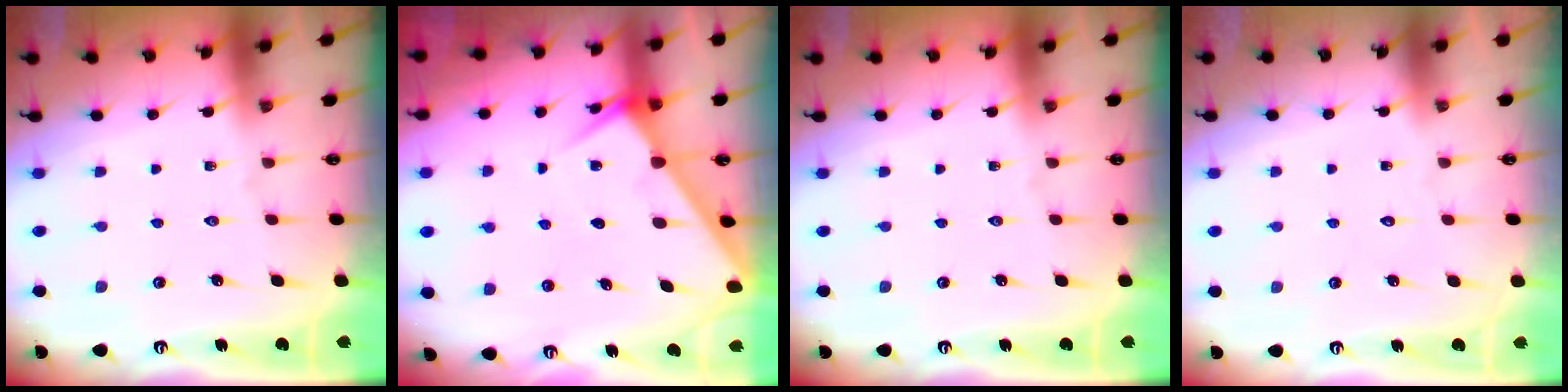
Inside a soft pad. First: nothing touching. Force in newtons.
{"total": 3.3, "press": 3.3, "slide": 0.4}
{"total": 0.0}
{"total": 1.8, "press": 1.8, "slide": 0.1}